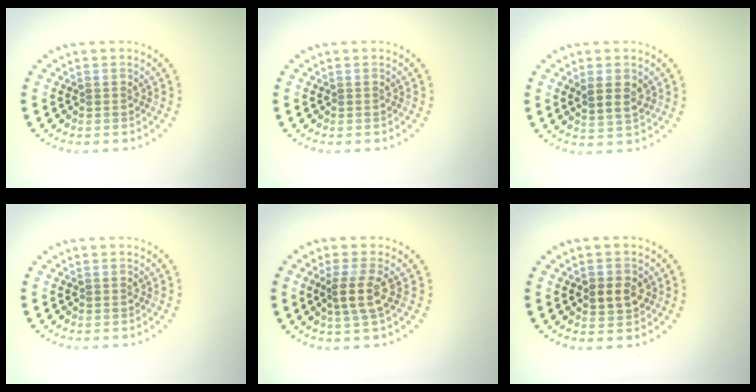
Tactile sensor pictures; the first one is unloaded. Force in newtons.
{"total": 0.0}
{"total": 2.4, "press": 2.3, "slide": 0.9}
{"total": 0.0}
{"total": 2.5, "press": 2.1, "slide": 1.5}
{"total": 2.5, "press": 2.5, "slide": 0.5}